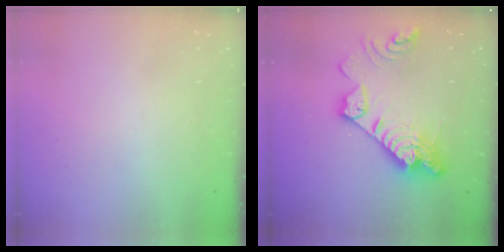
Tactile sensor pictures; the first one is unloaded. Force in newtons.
{"total": 19.4, "press": 19.3, "slide": 1.9}